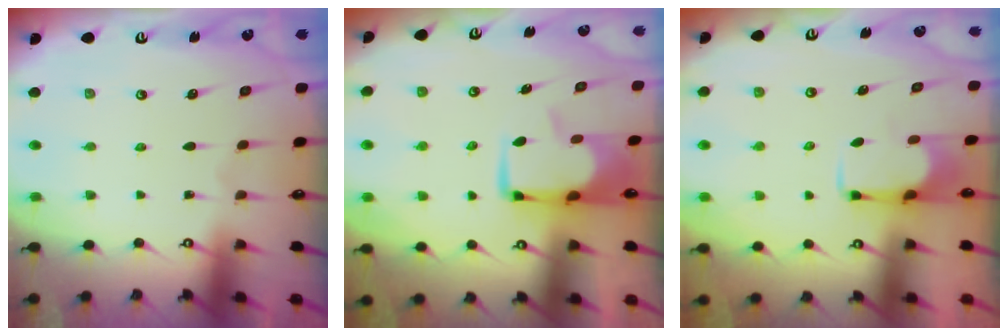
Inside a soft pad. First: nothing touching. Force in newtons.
{"total": 0.6, "press": 0.1, "slide": 0.6}
{"total": 2.8, "press": 2.6, "slide": 1.0}